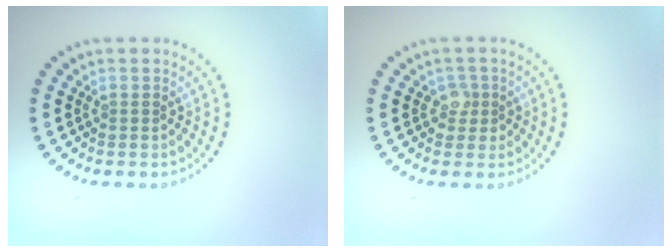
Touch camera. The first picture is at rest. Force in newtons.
{"total": 1.6, "press": 1.3, "slide": 0.8}